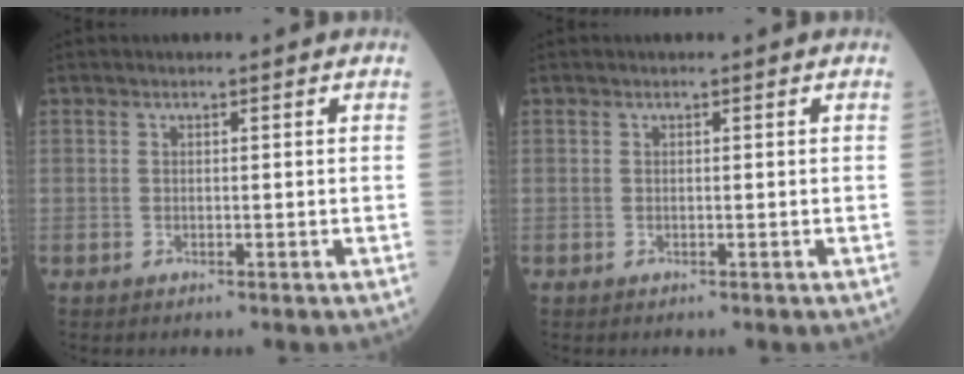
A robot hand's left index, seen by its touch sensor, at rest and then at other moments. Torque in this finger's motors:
{"motor_torque": [0.01, 0.01, 0.00, 0.00]}